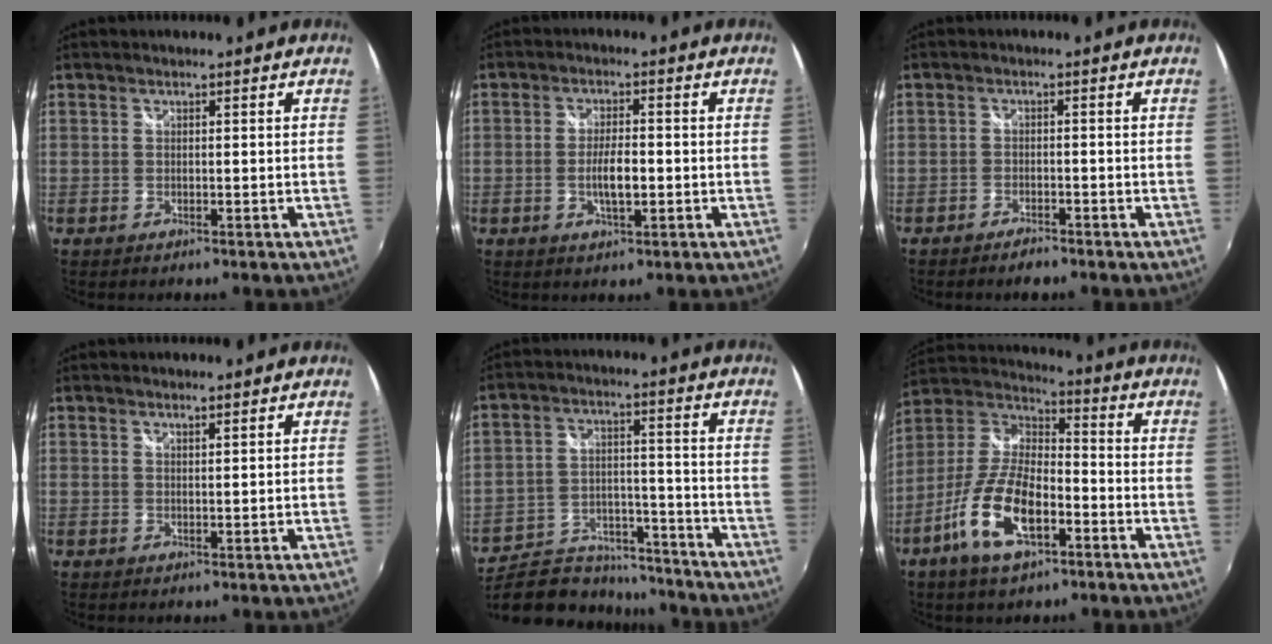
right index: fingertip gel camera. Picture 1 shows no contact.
{"total": 4.8, "force": [-1.1, 1.5, 4.5], "torque": [-0.087, -0.003, -0.018]}
{"total": 2.6, "force": [-2.3, 0.9, 1.0], "torque": [-0.030, -0.004, -0.043]}
{"total": 1.0, "force": [0.9, -0.1, 0.4], "torque": [-0.007, -0.003, 0.011]}
{"total": 19.2, "force": [-15.5, 8.9, 6.9], "torque": [-0.156, 0.015, -0.213]}
{"total": 15.3, "force": [-7.1, 6.3, 12.0], "torque": [-0.252, -0.010, -0.138]}